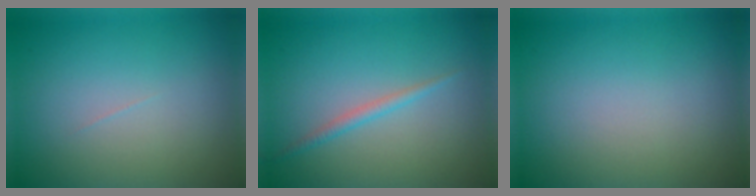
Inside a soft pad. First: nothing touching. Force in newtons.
{"total": 1.2, "press": 1.2, "slide": 0.0}
{"total": 0.0}